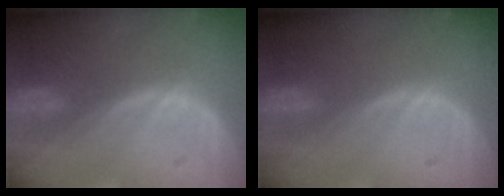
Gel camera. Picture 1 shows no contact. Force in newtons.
{"total": 0.0}